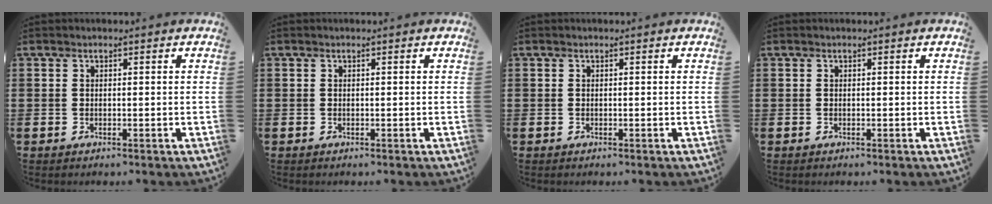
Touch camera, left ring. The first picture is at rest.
{"total": 0.0}
{"total": 0.0}
{"total": 0.0}